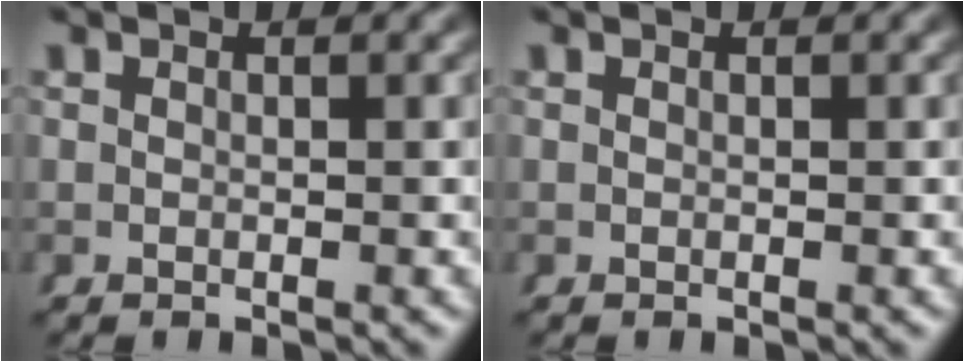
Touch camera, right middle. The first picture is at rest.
{"total": 0.0}